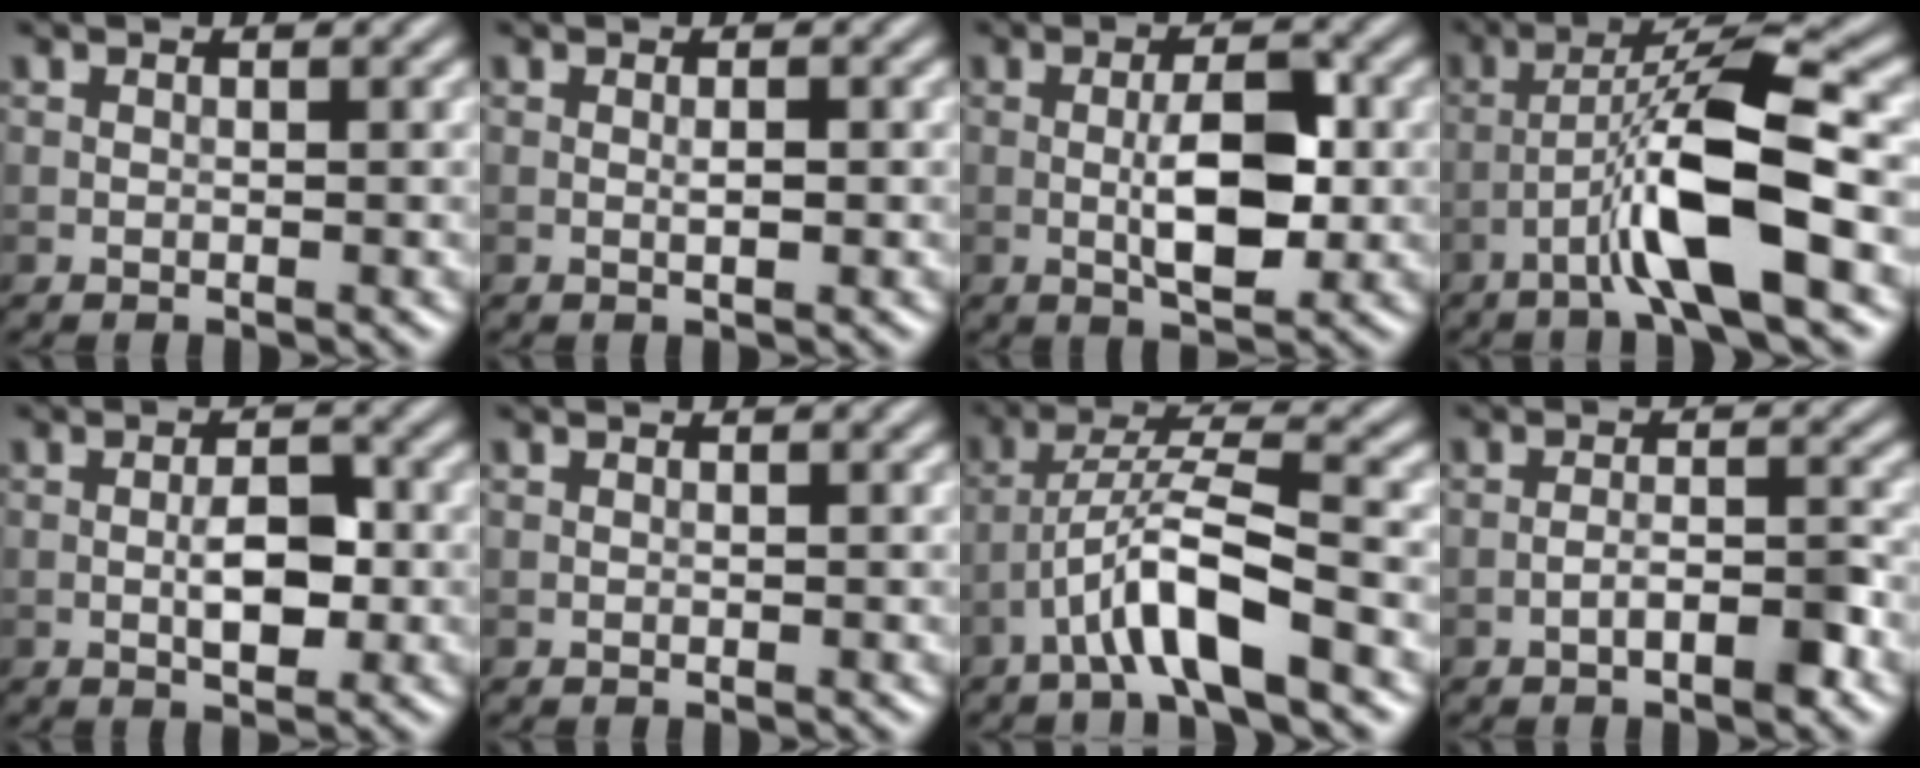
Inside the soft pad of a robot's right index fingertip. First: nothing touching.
{"total": 0.9, "force": [0.0, 0.1, 0.9], "torque": [-0.018, -0.001, 0.001]}
{"total": 5.5, "force": [-0.5, 1.9, 5.1], "torque": [-0.096, 0.001, -0.010]}
{"total": 8.4, "force": [-3.3, 1.1, 7.6], "torque": [-0.133, 0.021, -0.063]}
{"total": 3.6, "force": [-0.5, 1.4, 3.2], "torque": [-0.055, 0.002, -0.009]}
{"total": 0.0}
{"total": 6.1, "force": [-3.1, 0.9, 5.2], "torque": [-0.094, 0.016, -0.059]}
{"total": 2.9, "force": [-1.6, 0.6, 2.3], "torque": [-0.037, 0.010, -0.030]}